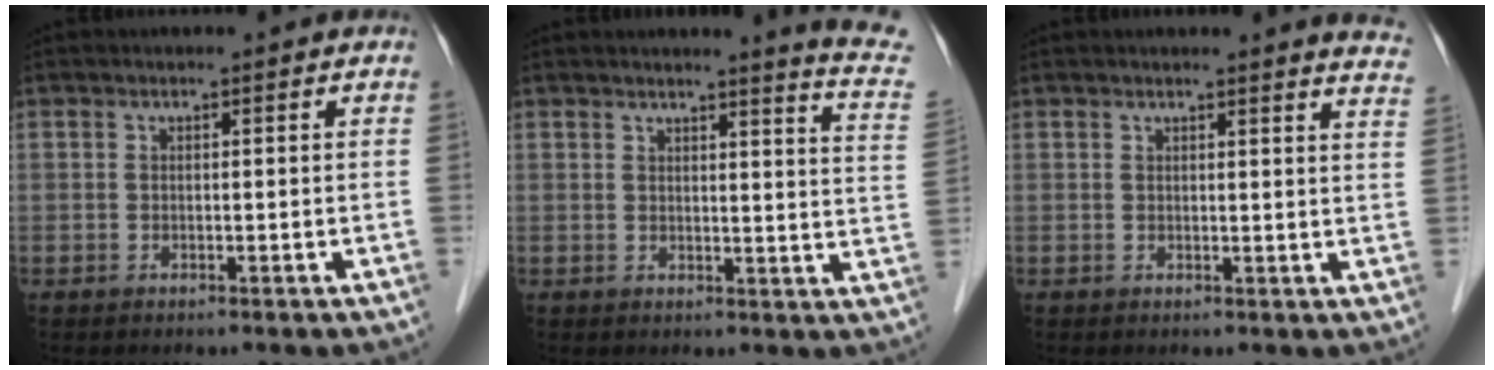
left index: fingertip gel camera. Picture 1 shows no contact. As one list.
[{"total": 8.9, "force": [8.3, -1.1, 3.2], "torque": [-0.036, -0.066, 0.069]}, {"total": 8.3, "force": [8.0, 0.1, 2.1], "torque": [-0.009, -0.045, 0.056]}]